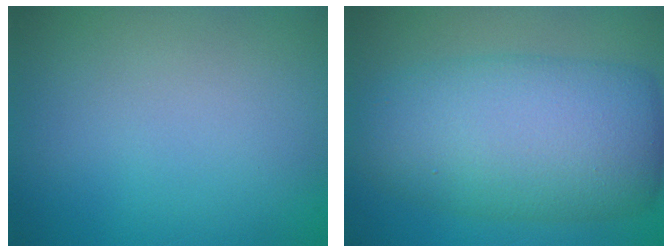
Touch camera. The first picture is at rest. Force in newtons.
{"total": 10.2, "press": 10.2, "slide": 0.0}